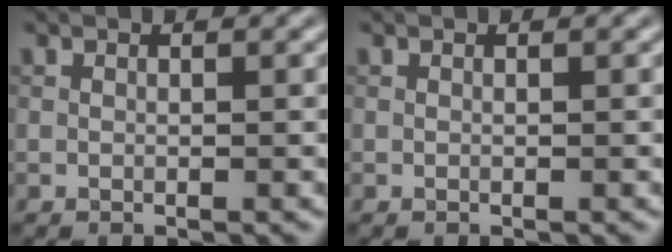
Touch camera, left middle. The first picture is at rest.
{"total": 0.0}